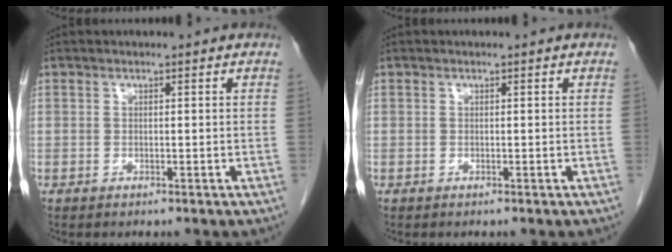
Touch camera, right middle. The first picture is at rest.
{"total": 0.0}